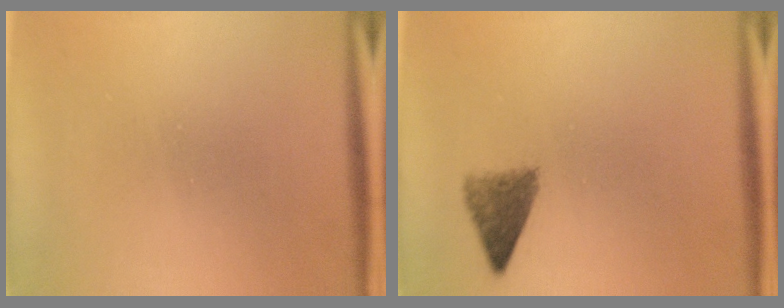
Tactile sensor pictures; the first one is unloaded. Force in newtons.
{"total": 3.9}